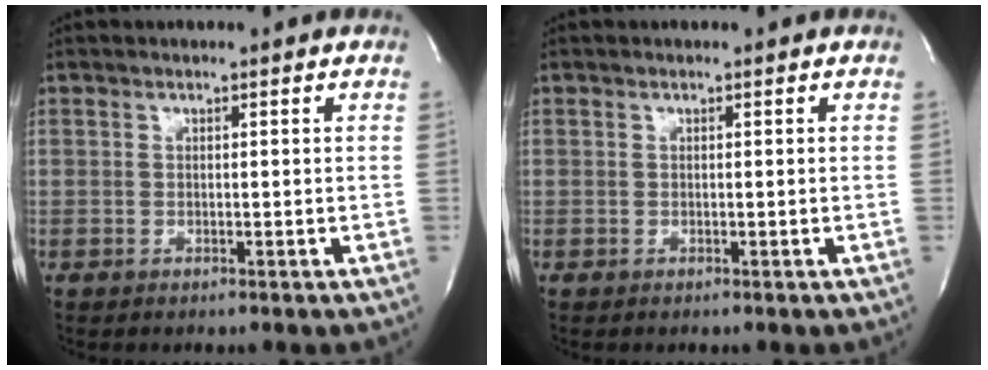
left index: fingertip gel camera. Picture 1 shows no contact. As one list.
[{"total": 0.0}]